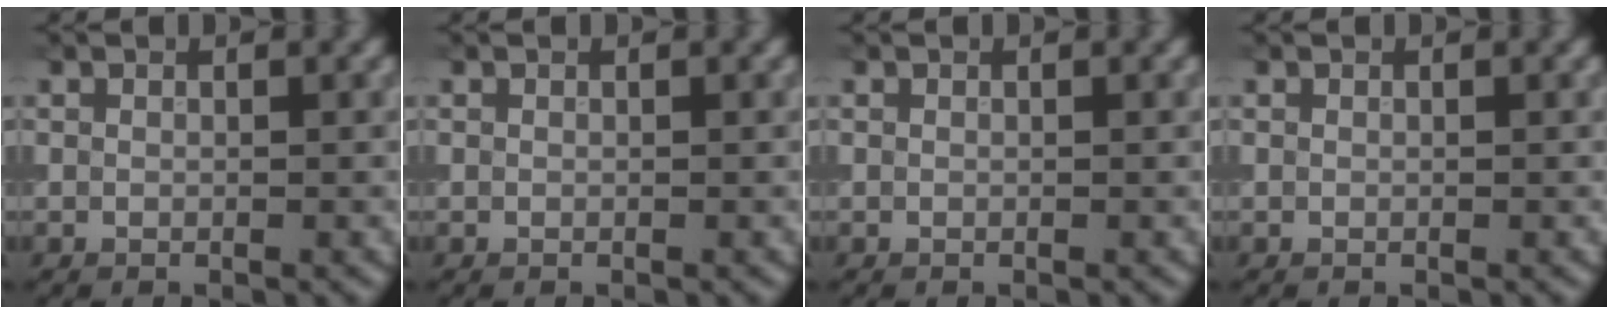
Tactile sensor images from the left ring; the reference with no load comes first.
{"total": 0.0}
{"total": 0.0}
{"total": 0.0}